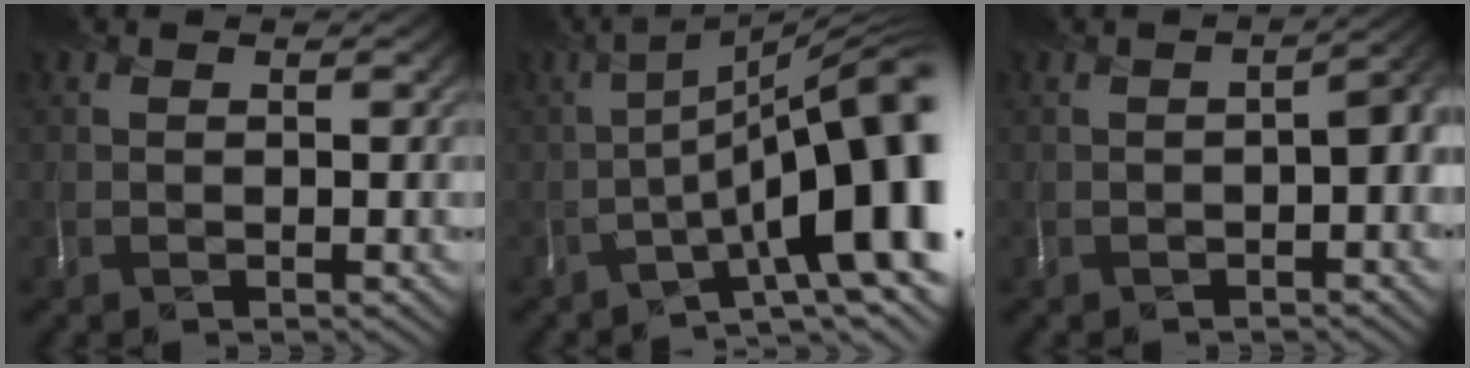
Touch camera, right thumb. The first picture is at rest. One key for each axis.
{"total": 16.1, "fx": -3.8, "fy": 4.8, "fz": 14.9, "tx": -0.212, "ty": -0.012, "tz": -0.049}
{"total": 3.2, "fx": -0.8, "fy": 1.1, "fz": 2.9, "tx": -0.031, "ty": -0.002, "tz": -0.009}